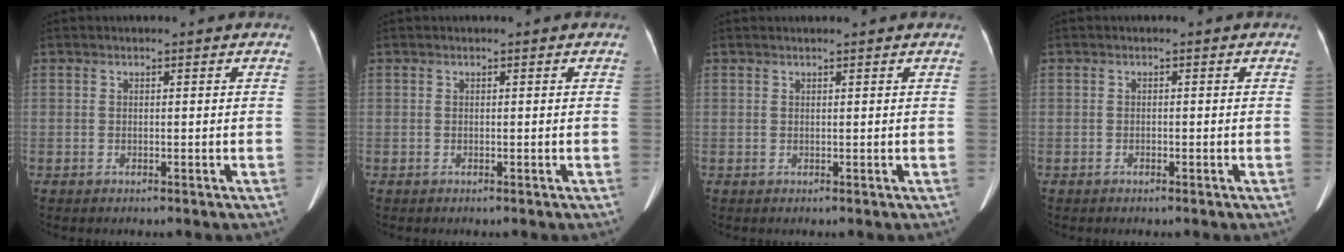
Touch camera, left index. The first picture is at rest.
{"total": 0.0}
{"total": 1.9, "force": [1.8, 0.0, 0.6], "torque": [-0.009, 0.017, 0.024]}
{"total": 0.6, "force": [-0.6, 0.1, 0.2], "torque": [-0.006, -0.004, -0.010]}